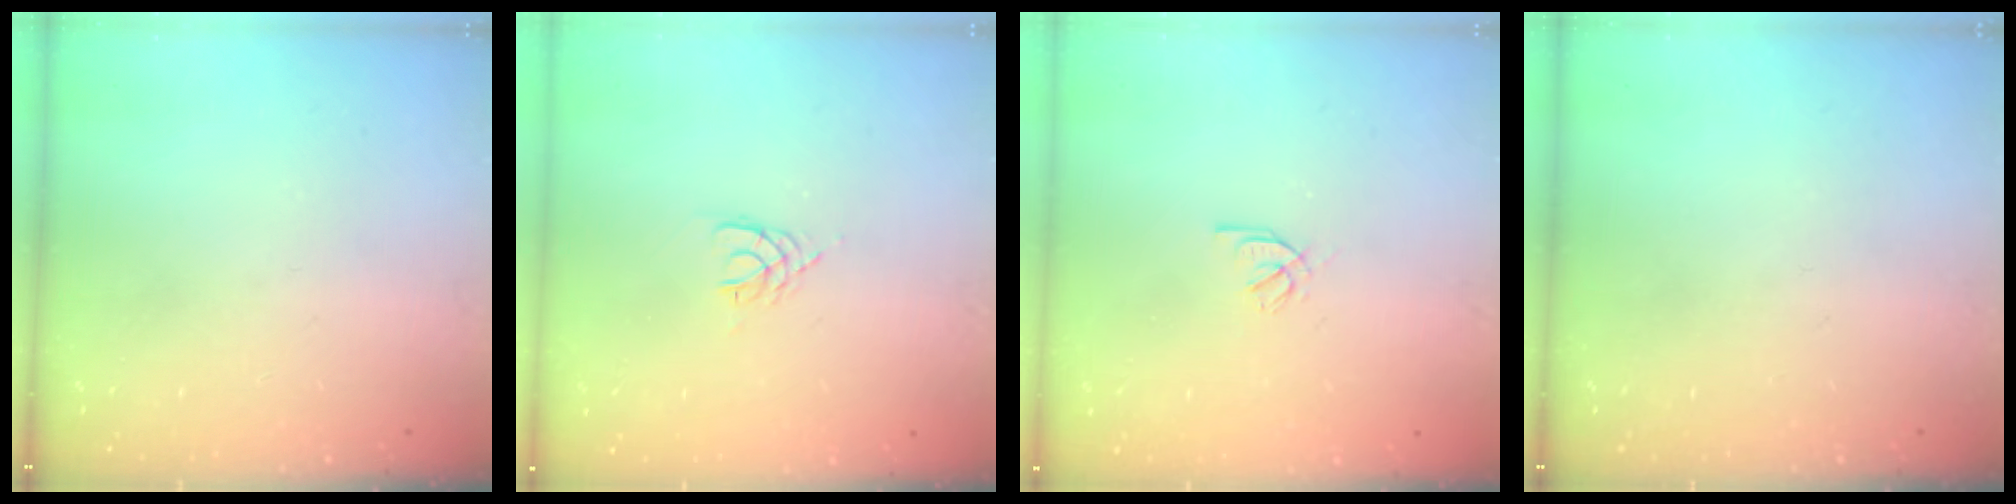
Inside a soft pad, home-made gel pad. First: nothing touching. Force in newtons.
{"total": 2.4, "press": 2.3, "slide": 0.4}
{"total": 2.2, "press": 2.1, "slide": 0.6}
{"total": 0.0}